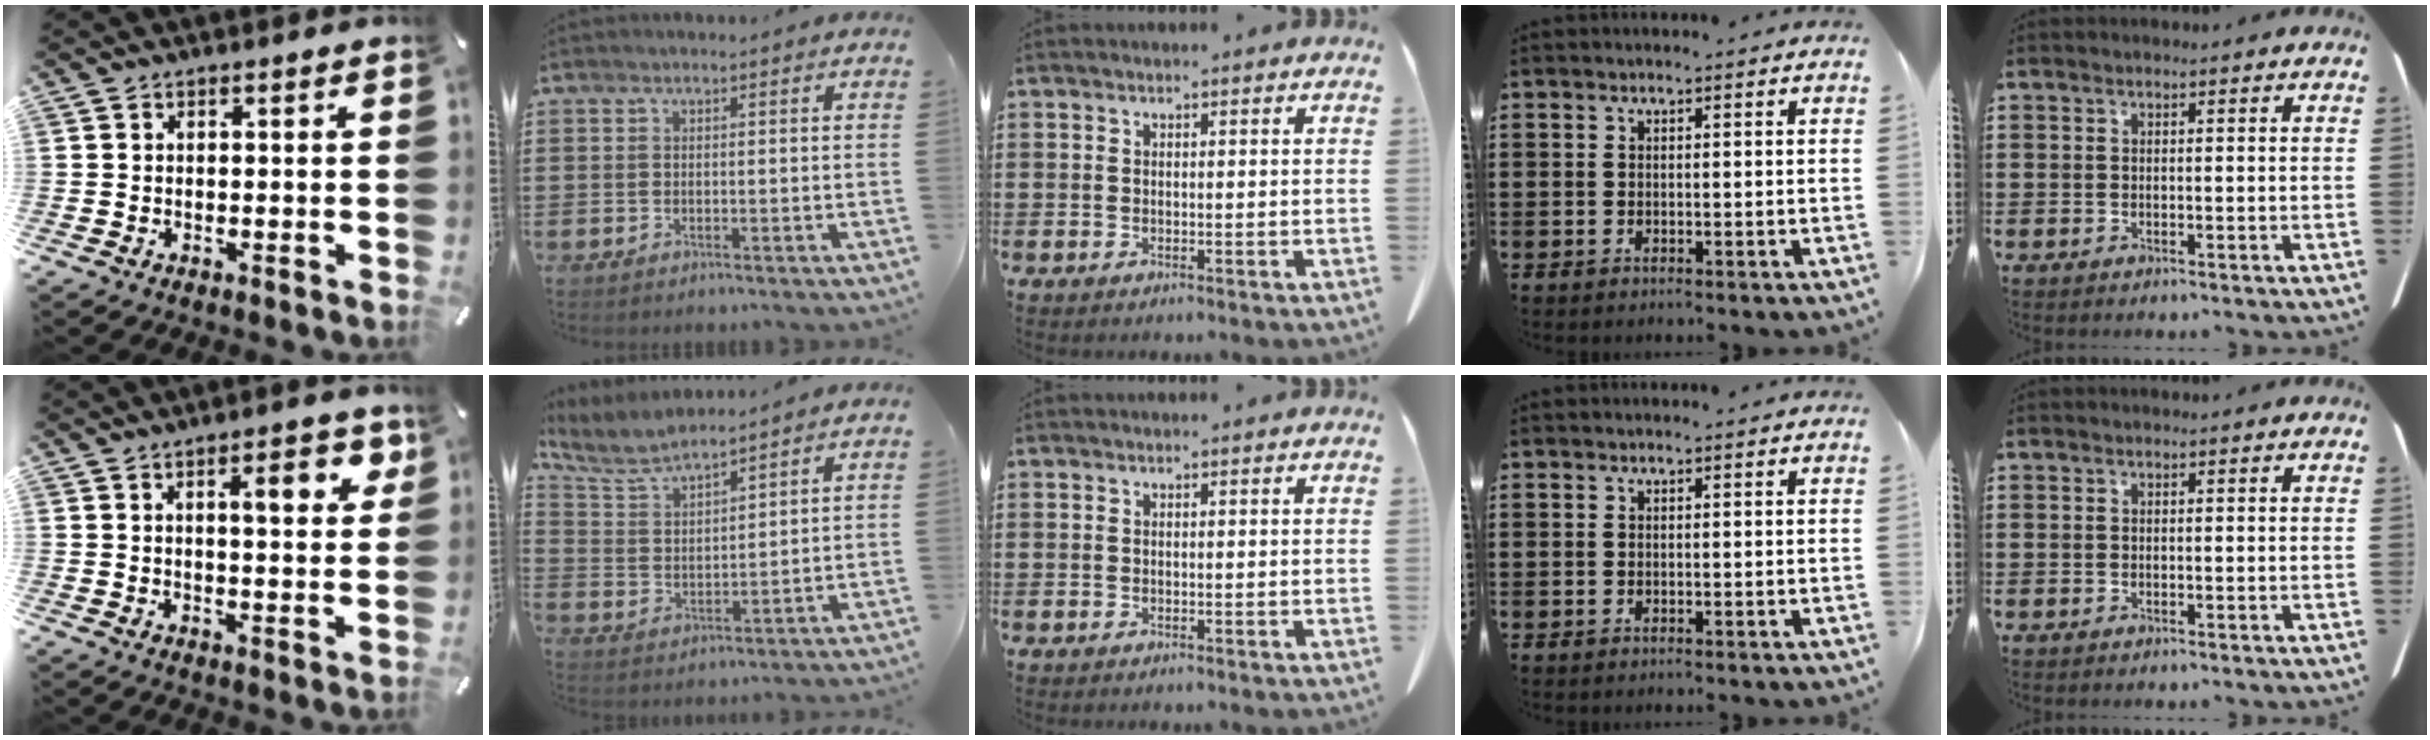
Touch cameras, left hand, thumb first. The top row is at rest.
{"thumb": {"total": 9.0, "force": [3.8, 3.0, 7.6], "torque": [-0.104, -0.009, 0.055]}, "index": {"total": 5.7, "force": [5.1, 0.9, 2.3], "torque": [-0.066, -0.019, 0.090]}}